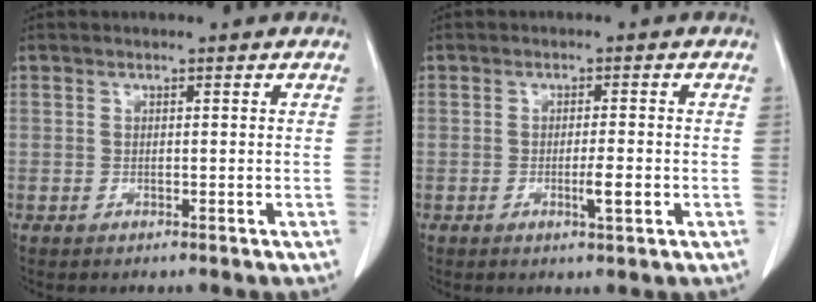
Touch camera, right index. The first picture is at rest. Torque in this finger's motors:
{"motor_torque": [0.37, -0.13, 0.14, 0.06]}